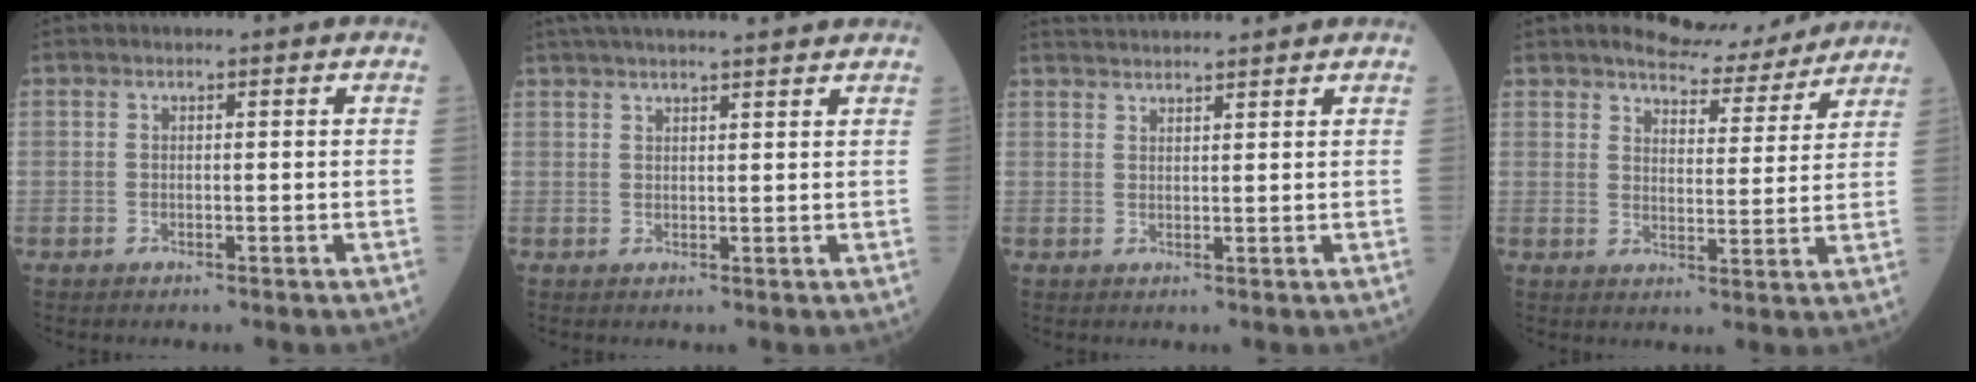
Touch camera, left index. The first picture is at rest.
{"total": 12.9, "force": [11.3, 0.7, 6.0], "torque": [-0.100, 0.035, 0.156]}
{"total": 5.9, "force": [5.7, -0.3, 1.5], "torque": [-0.028, 0.033, 0.089]}
{"total": 8.5, "force": [8.1, 2.2, 1.7], "torque": [-0.024, -0.004, 0.107]}